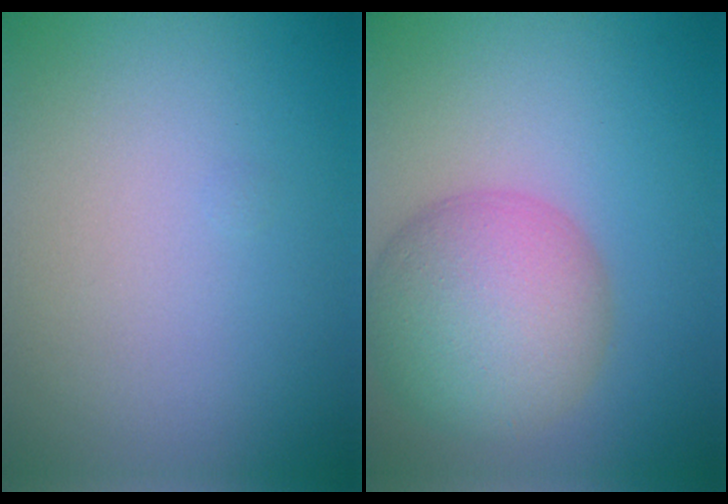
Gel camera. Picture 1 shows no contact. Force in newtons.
{"total": 7.9, "press": 7.9, "slide": 0.2}